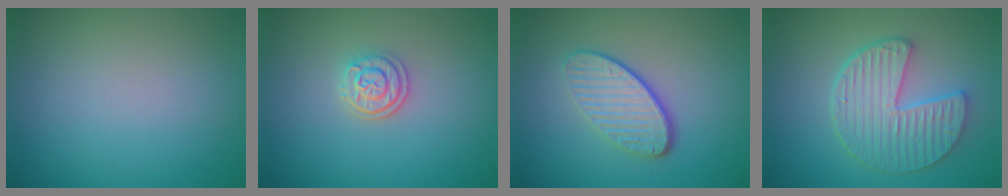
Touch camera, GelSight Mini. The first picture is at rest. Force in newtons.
{"total": 2.4, "press": 2.1, "slide": 1.1}
{"total": 4.1, "press": 3.1, "slide": 2.7}
{"total": 5.4, "press": 4.5, "slide": 3.0}